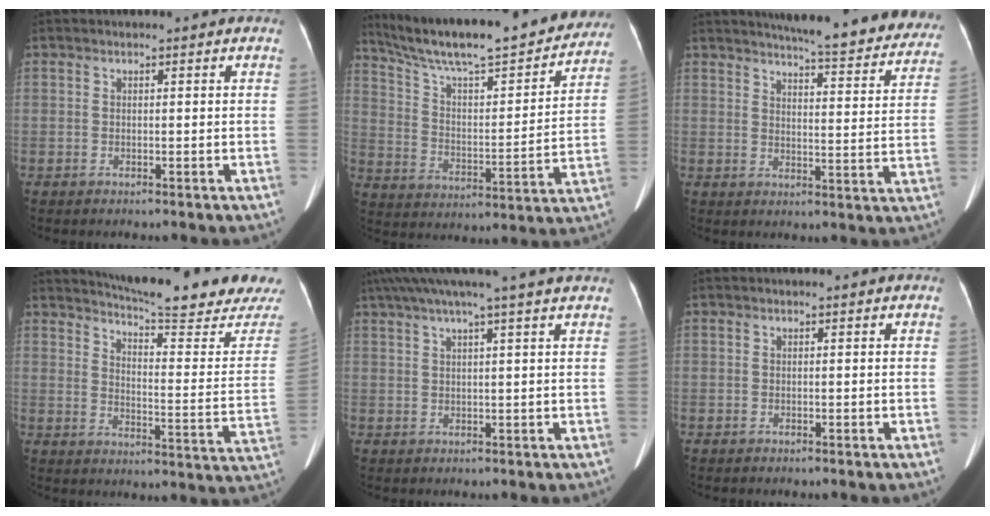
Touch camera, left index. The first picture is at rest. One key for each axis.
{"total": 27.0, "fx": 23.4, "fy": 4.2, "fz": 12.7, "tx": -0.208, "ty": -0.011, "tz": 0.334}
{"total": 21.8, "fx": 19.9, "fy": 3.0, "fz": 8.5, "tx": -0.100, "ty": -0.055, "tz": 0.226}
{"total": 22.8, "fx": 21.2, "fy": 1.1, "fz": 8.3, "tx": -0.120, "ty": -0.098, "tz": 0.254}
{"total": 10.7, "fx": 8.4, "fy": -1.6, "fz": 6.4, "tx": -0.109, "ty": 0.035, "tz": 0.112}
{"total": 0.0}